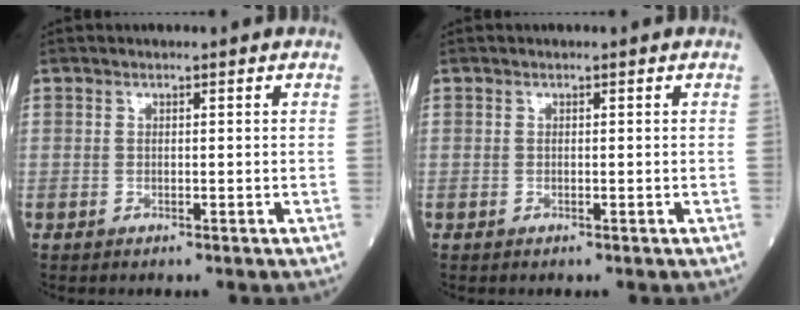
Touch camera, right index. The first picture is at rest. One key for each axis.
{"total": 0.0}